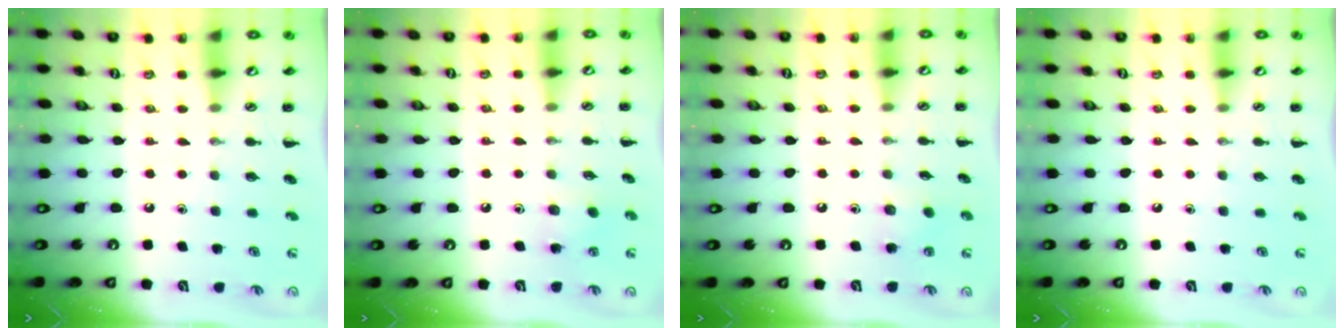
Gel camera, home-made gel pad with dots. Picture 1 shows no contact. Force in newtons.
{"total": 3.8, "press": 3.7, "slide": 1.1}
{"total": 4.1, "press": 4.0, "slide": 1.0}
{"total": 0.0}